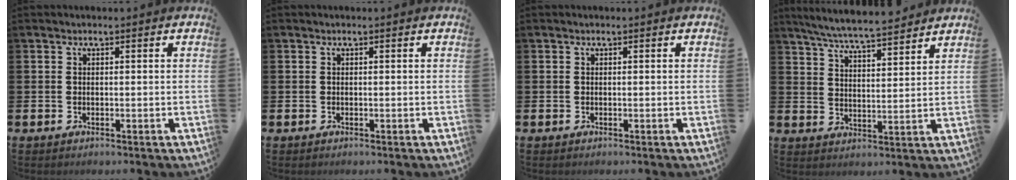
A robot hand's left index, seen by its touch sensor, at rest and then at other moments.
{"total": 0.0}
{"total": 0.0}
{"total": 6.2, "force": [6.0, 0.1, 1.7], "torque": [-0.059, -0.036, 0.106]}